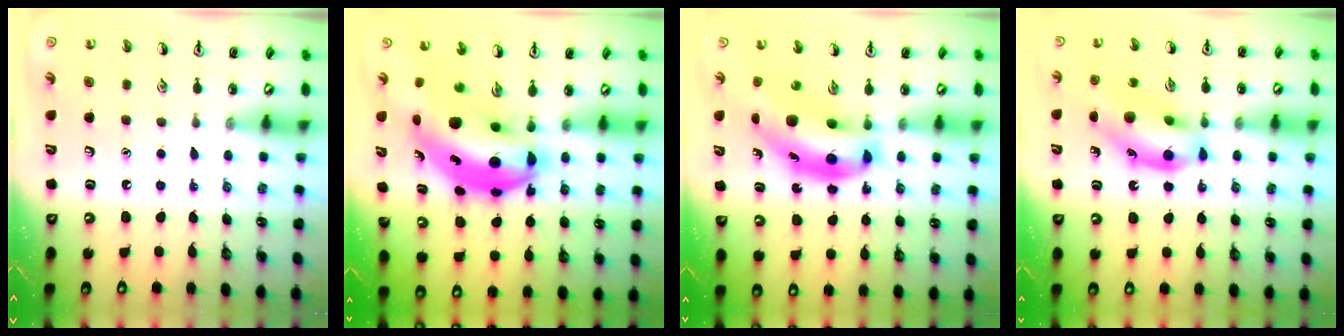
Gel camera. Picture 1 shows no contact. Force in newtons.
{"total": 12.5, "press": 12.0, "slide": 3.3}
{"total": 13.0, "press": 12.4, "slide": 3.9}
{"total": 15.1, "press": 14.7, "slide": 3.5}